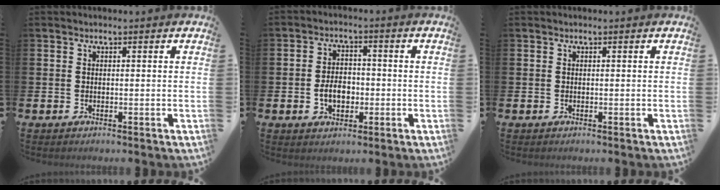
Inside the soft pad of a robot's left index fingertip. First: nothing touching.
{"total": 4.3, "force": [-1.0, 2.9, 2.9], "torque": [-0.040, 0.000, -0.024]}
{"total": 0.0}